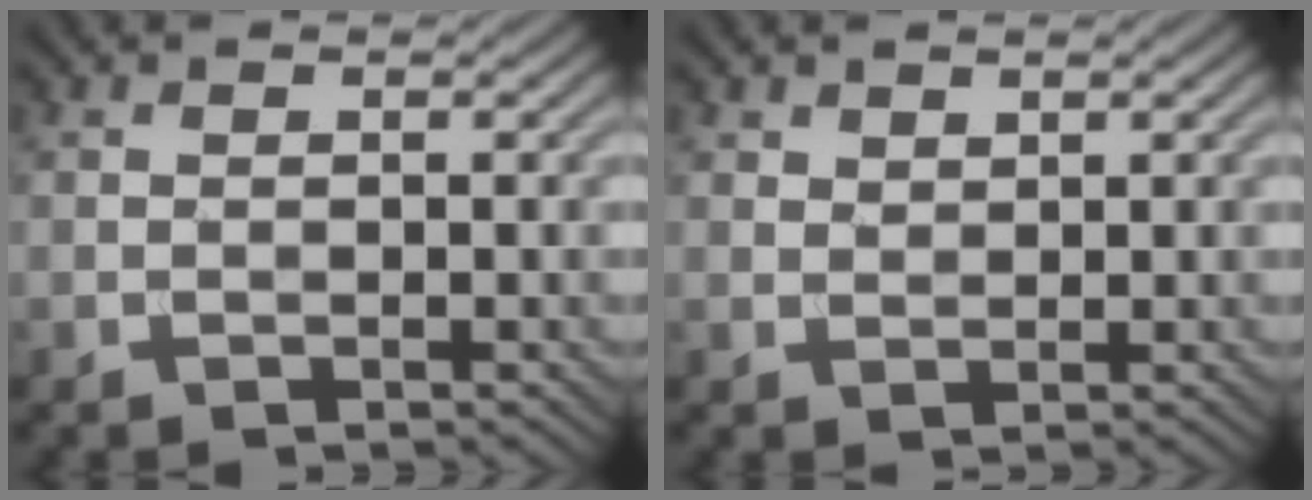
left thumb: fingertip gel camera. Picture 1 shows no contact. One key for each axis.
{"total": 1.3, "fx": 1.1, "fy": 0.6, "fz": 0.4, "tx": -0.010, "ty": -0.001, "tz": 0.026}